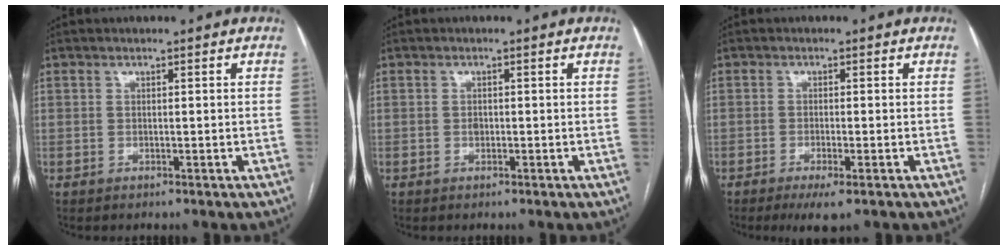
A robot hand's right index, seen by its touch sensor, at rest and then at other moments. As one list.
[{"total": 0.7, "force": [0.0, 0.5, 0.4], "torque": [-0.007, 0.003, 0.000]}, {"total": 3.7, "force": [-2.0, 0.5, 3.0], "torque": [-0.053, -0.009, -0.030]}]